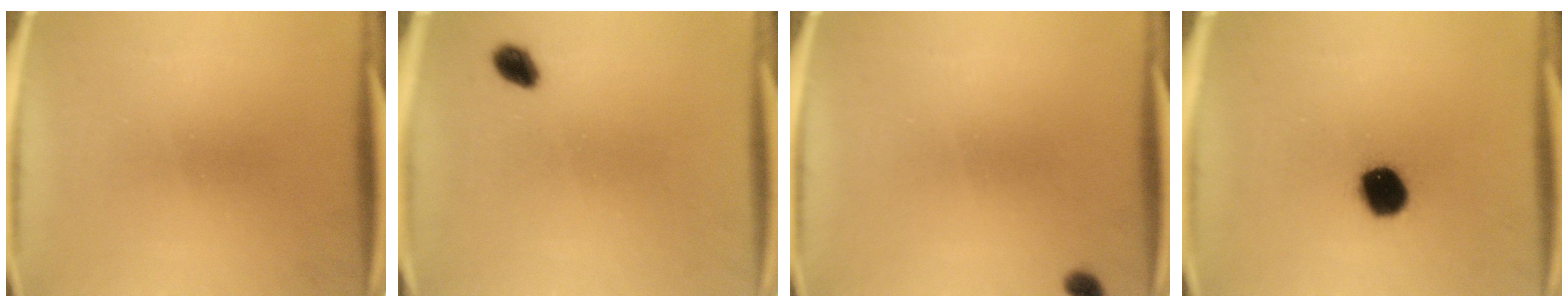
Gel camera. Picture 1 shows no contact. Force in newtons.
{"total": 2.8}
{"total": 1.5}
{"total": 9.7}